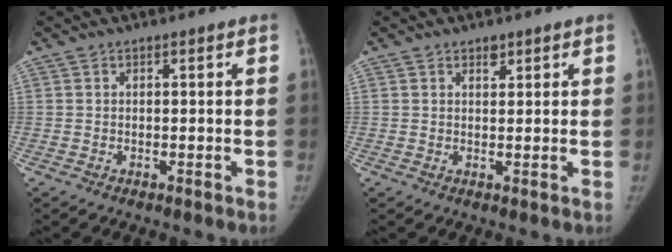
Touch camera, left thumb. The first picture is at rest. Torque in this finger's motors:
{"motor_torque": [0.14, -0.07, 0.53, -0.45, 0.05]}